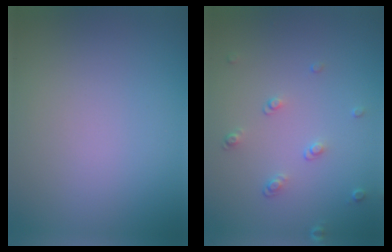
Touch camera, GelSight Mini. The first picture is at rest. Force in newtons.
{"total": 1.5, "press": 1.0, "slide": 1.1}